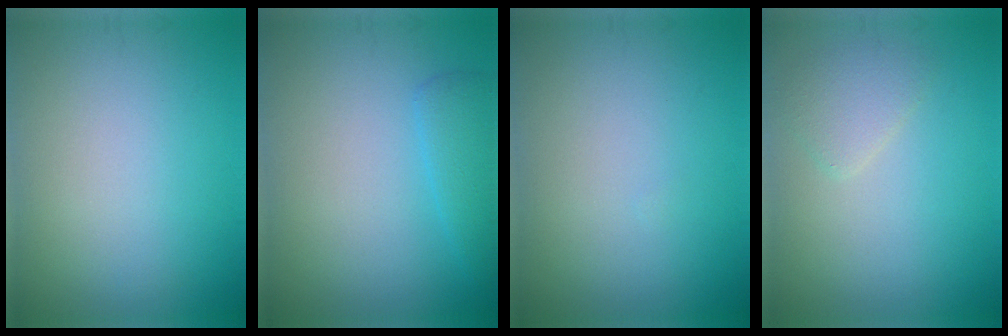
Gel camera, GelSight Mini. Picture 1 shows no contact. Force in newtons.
{"total": 2.2, "press": 2.2, "slide": 0.0}
{"total": 0.0}
{"total": 1.7, "press": 1.7, "slide": 0.2}